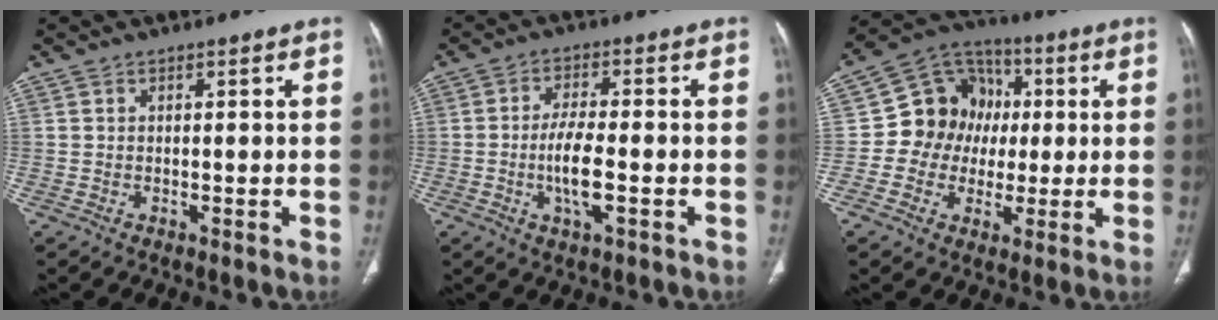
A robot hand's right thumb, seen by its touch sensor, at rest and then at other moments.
{"total": 7.0, "force": [-1.7, 2.2, 6.4], "torque": [-0.128, 0.003, -0.032]}
{"total": 12.8, "force": [0.2, 11.5, 5.6], "torque": [-0.048, 0.027, -0.003]}